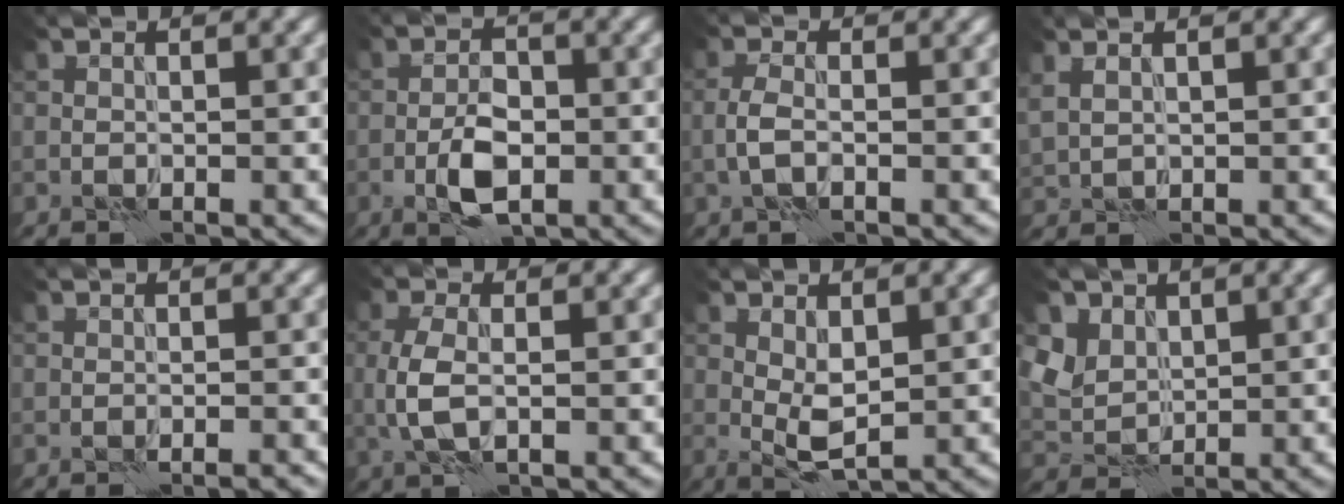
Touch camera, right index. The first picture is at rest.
{"total": 4.1, "force": [-1.6, 1.9, 3.3], "torque": [-0.059, 0.003, -0.032]}
{"total": 1.9, "force": [-0.6, 0.8, 1.6], "torque": [-0.039, 0.006, -0.017]}
{"total": 1.4, "force": [1.2, 0.5, 0.7], "torque": [-0.018, 0.003, 0.030]}
{"total": 1.3, "force": [-1.0, 0.1, 0.9], "torque": [-0.007, 0.006, -0.019]}
{"total": 3.2, "force": [-0.1, 1.6, 2.8], "torque": [-0.070, 0.002, -0.002]}
{"total": 2.7, "force": [0.4, 1.2, 2.5], "torque": [-0.049, -0.002, 0.011]}
{"total": 3.9, "force": [2.1, 2.9, 1.4], "torque": [-0.046, -0.007, 0.058]}